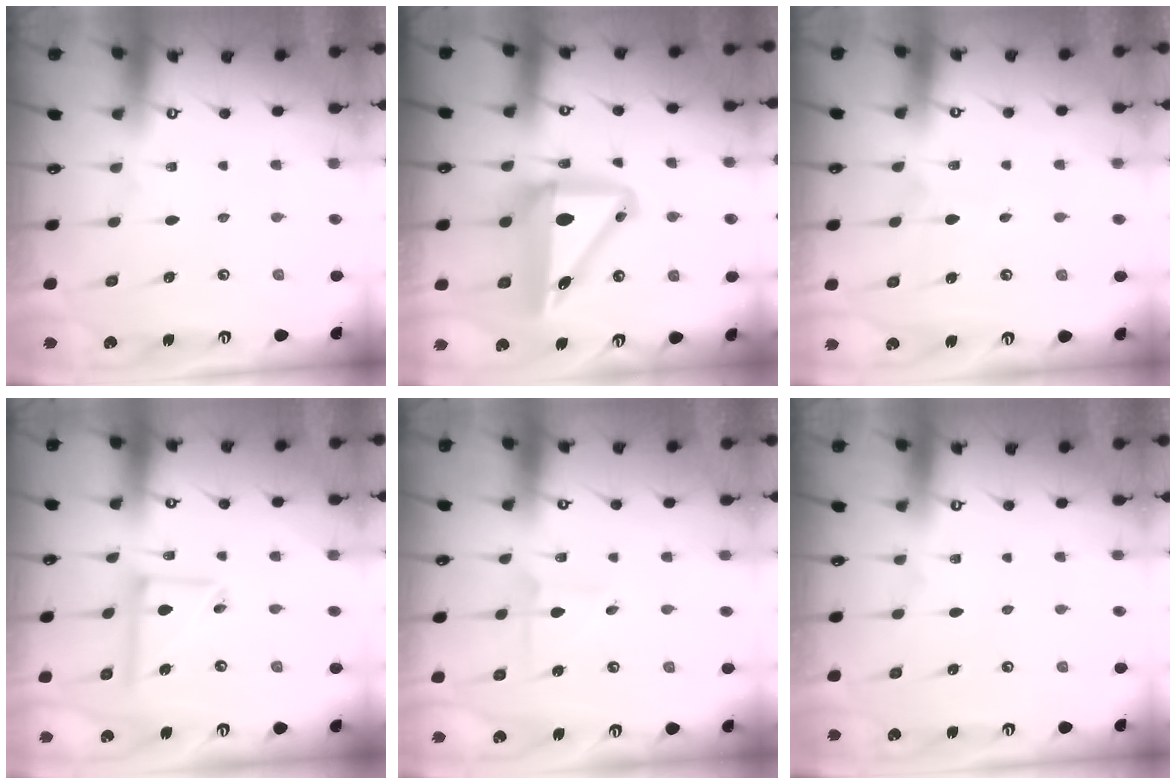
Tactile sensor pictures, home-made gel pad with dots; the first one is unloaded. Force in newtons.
{"total": 13.1, "press": 12.5, "slide": 3.8}
{"total": 3.1, "press": 3.1, "slide": 0.4}
{"total": 8.8, "press": 8.8, "slide": 0.4}
{"total": 2.0, "press": 2.0, "slide": 0.2}
{"total": 0.0}